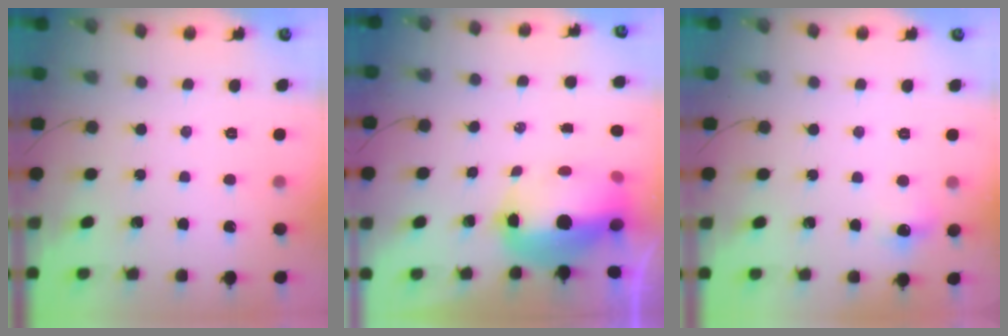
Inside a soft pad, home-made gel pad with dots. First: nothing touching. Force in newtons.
{"total": 11.3, "press": 11.0, "slide": 2.4}
{"total": 6.6, "press": 6.4, "slide": 1.5}